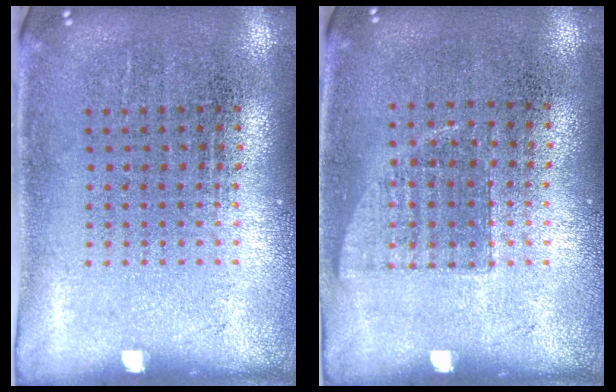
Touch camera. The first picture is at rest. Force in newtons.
{"total": 0.8, "press": 0.7, "slide": 0.3}